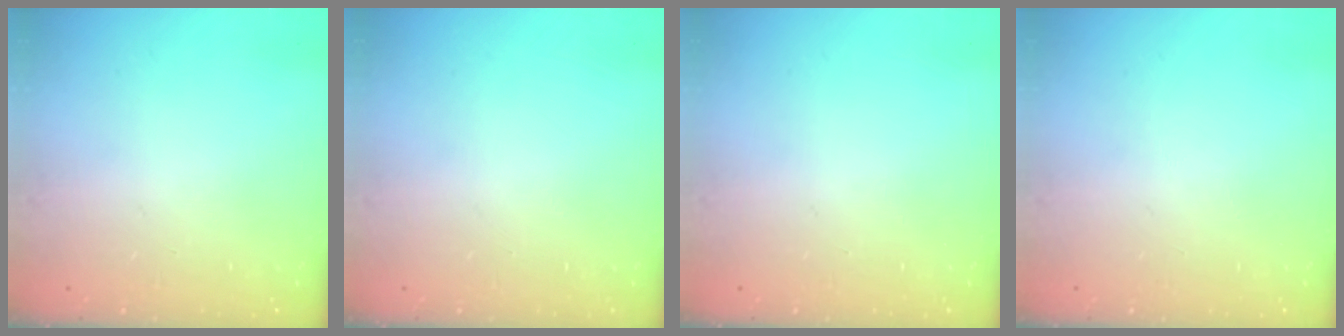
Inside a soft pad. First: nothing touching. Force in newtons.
{"total": 0.0}
{"total": 0.0}
{"total": 0.0}